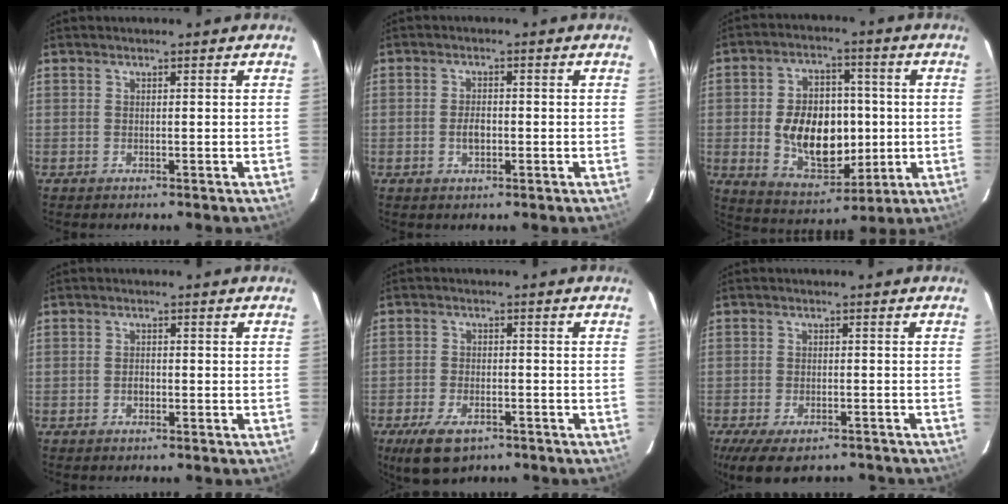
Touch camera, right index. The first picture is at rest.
{"total": 2.9, "force": [-0.6, 1.7, 2.3], "torque": [-0.043, 0.002, -0.010]}
{"total": 15.5, "force": [-1.1, 10.3, 11.5], "torque": [-0.216, 0.009, 0.005]}
{"total": 1.3, "force": [-0.5, 1.0, 0.7], "torque": [-0.014, 0.003, -0.008]}
{"total": 8.7, "force": [-5.7, 4.3, 5.0], "torque": [-0.123, -0.017, -0.095]}
{"total": 11.3, "force": [-8.5, 4.4, 6.0], "torque": [-0.130, -0.035, -0.133]}